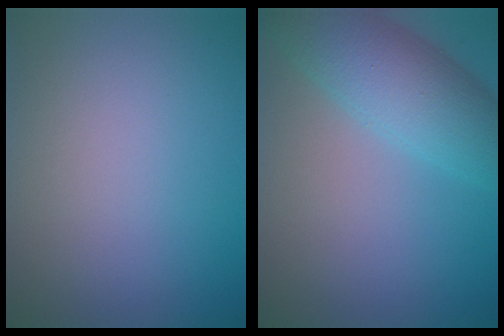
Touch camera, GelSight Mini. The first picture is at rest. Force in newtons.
{"total": 6.7, "press": 6.7, "slide": 0.3}